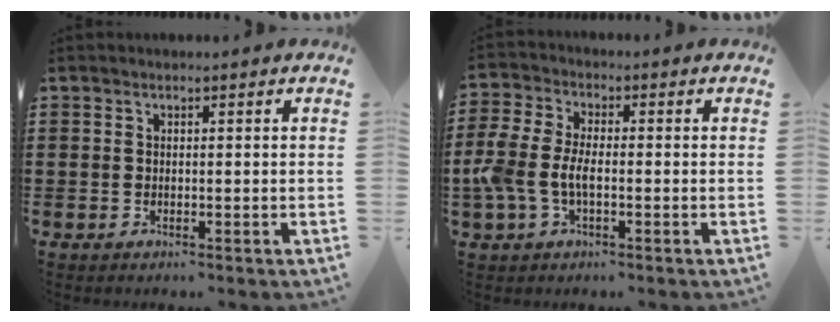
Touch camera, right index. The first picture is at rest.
{"total": 5.7, "force": [-1.6, 3.0, 4.5], "torque": [-0.119, -0.004, -0.039]}